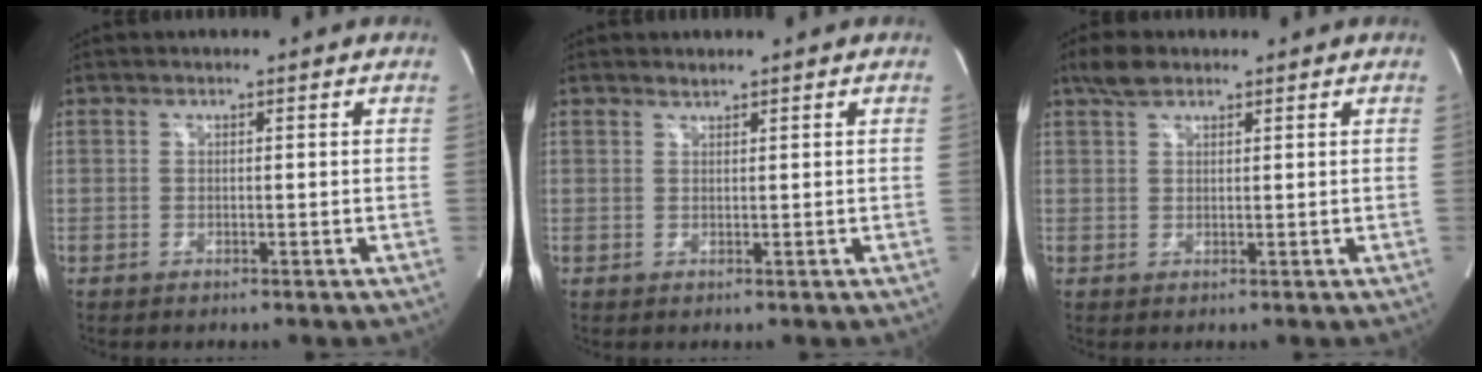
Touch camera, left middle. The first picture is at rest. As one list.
[{"total": 0.7, "force": [0.7, -0.1, 0.0], "torque": [-0.006, -0.002, 0.016]}, {"total": 3.1, "force": [2.3, 1.4, 1.4], "torque": [-0.033, 0.010, 0.045]}]